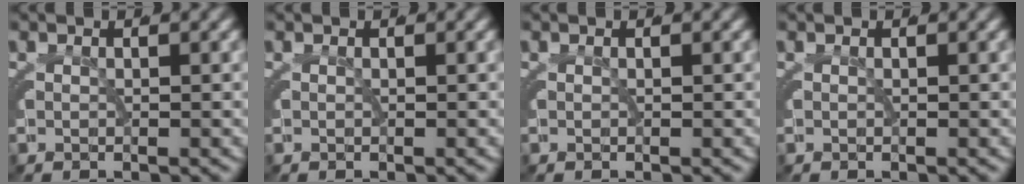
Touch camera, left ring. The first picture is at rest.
{"total": 0.0}
{"total": 0.0}
{"total": 0.0}